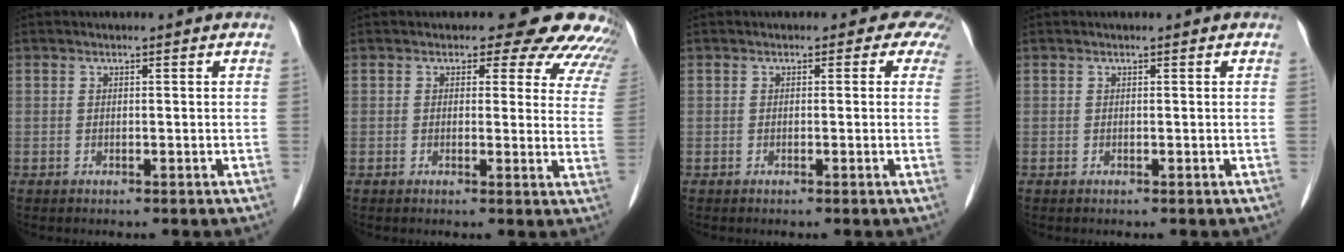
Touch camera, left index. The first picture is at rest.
{"total": 12.6, "force": [11.2, 4.6, 3.4], "torque": [0.005, -0.025, 0.083]}
{"total": 2.8, "force": [1.7, 2.0, 0.9], "torque": [0.015, -0.001, -0.011]}
{"total": 0.0}